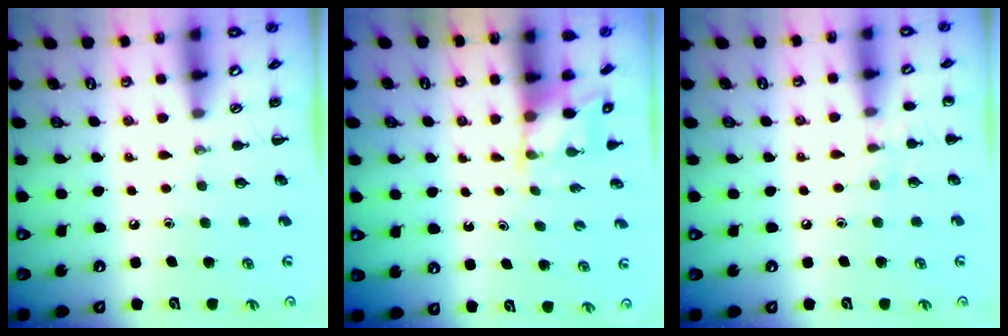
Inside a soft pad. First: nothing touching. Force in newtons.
{"total": 2.4, "press": 2.3, "slide": 0.8}
{"total": 5.6, "press": 5.3, "slide": 1.8}